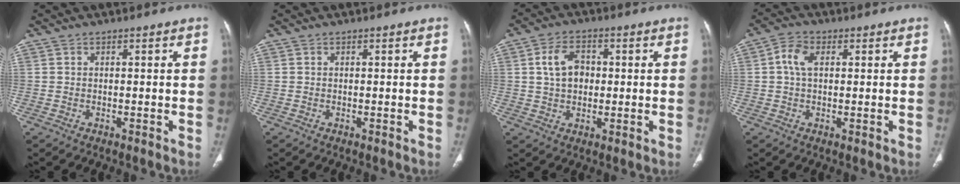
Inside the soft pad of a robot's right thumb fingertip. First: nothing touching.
{"total": 0.0}
{"total": 7.1, "force": [1.1, 4.9, 5.0], "torque": [-0.074, 0.007, 0.019]}
{"total": 4.5, "force": [1.1, 2.7, 3.4], "torque": [-0.070, 0.007, 0.016]}